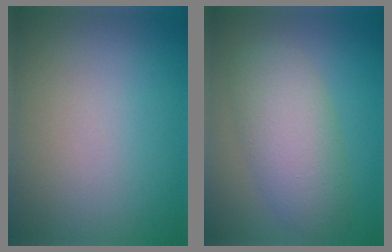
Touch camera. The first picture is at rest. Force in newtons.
{"total": 5.6, "press": 5.6, "slide": 0.2}